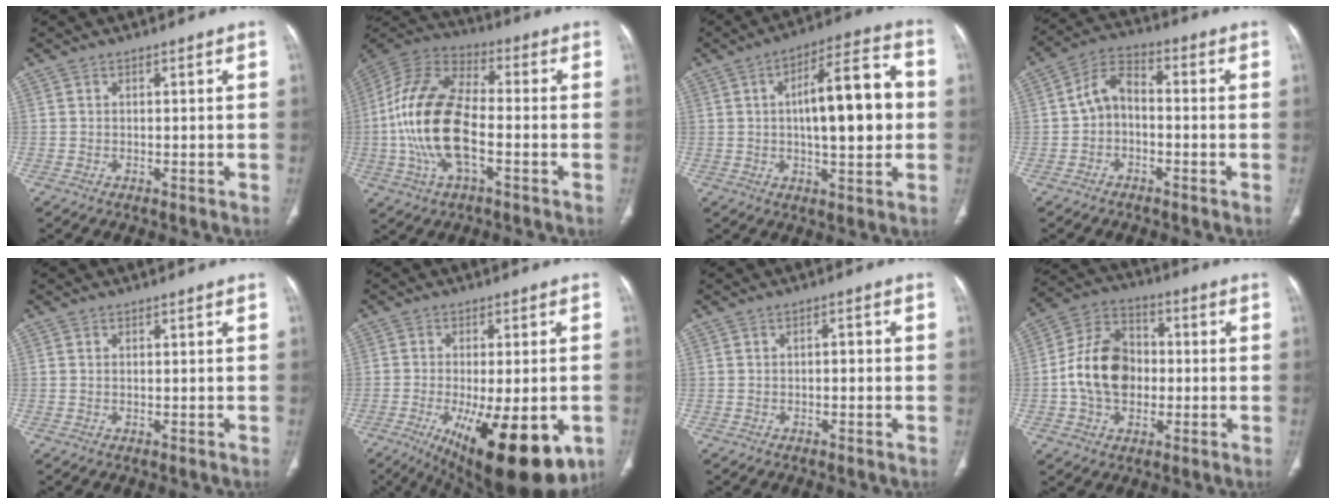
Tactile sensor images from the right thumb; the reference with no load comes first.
{"total": 18.7, "force": [-3.1, 8.8, 16.2], "torque": [-0.336, 0.026, -0.063]}
{"total": 16.2, "force": [0.9, 5.5, 15.2], "torque": [-0.212, 0.026, 0.009]}
{"total": 6.6, "force": [-1.0, 4.4, 4.8], "torque": [-0.076, 0.029, -0.033]}
{"total": 0.0}
{"total": 21.0, "force": [-8.1, 7.8, 17.7], "torque": [-0.227, -0.022, -0.102]}
{"total": 1.5, "force": [-0.2, 0.8, 1.2], "torque": [-0.011, 0.005, -0.007]}
{"total": 14.0, "force": [-1.1, 10.3, 9.5], "torque": [-0.153, 0.031, -0.025]}